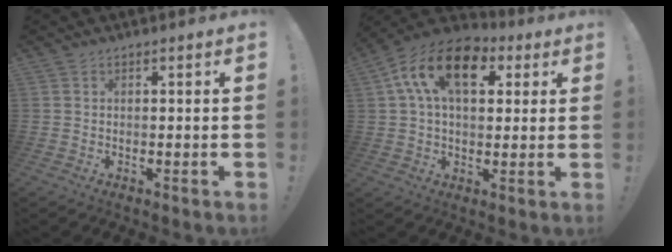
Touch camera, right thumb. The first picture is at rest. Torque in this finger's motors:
{"motor_torque": [-0.42, 1.61, 0.53, -0.22, 0.37]}